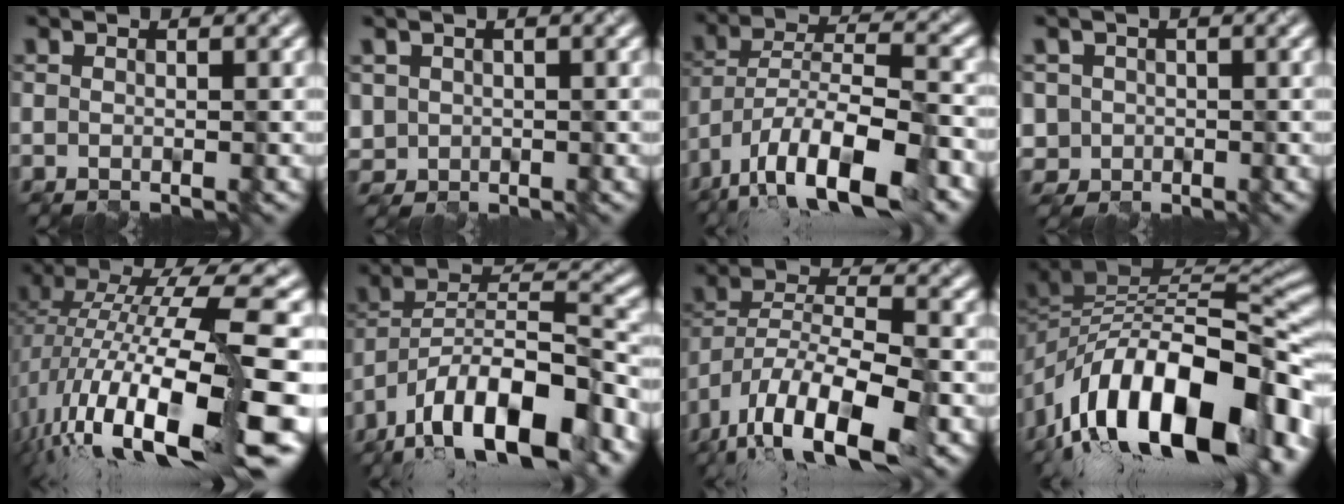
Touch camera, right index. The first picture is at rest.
{"total": 1.7, "force": [0.2, 1.7, 0.0], "torque": [0.003, 0.001, 0.013]}
{"total": 13.8, "force": [-9.3, 4.2, 9.2], "torque": [-0.163, 0.008, -0.156]}
{"total": 4.2, "force": [0.0, 4.2, 0.9], "torque": [-0.017, 0.020, -0.021]}
{"total": 17.6, "force": [-4.9, 4.4, 16.4], "torque": [-0.305, 0.027, -0.090]}
{"total": 14.7, "force": [-9.7, 5.0, 9.8], "torque": [-0.170, 0.020, -0.168]}
{"total": 12.8, "force": [-8.3, 4.3, 8.8], "torque": [-0.156, 0.004, -0.150]}
{"total": 17.7, "force": [-7.2, 8.2, 13.9], "torque": [-0.212, 0.013, -0.125]}